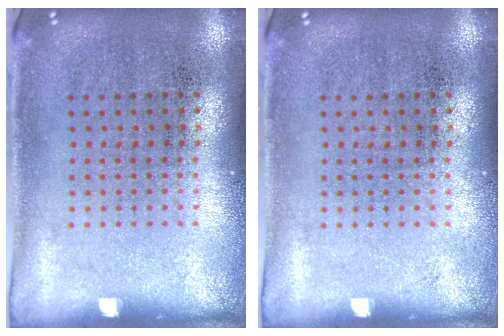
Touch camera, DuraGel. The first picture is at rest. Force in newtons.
{"total": 0.0}